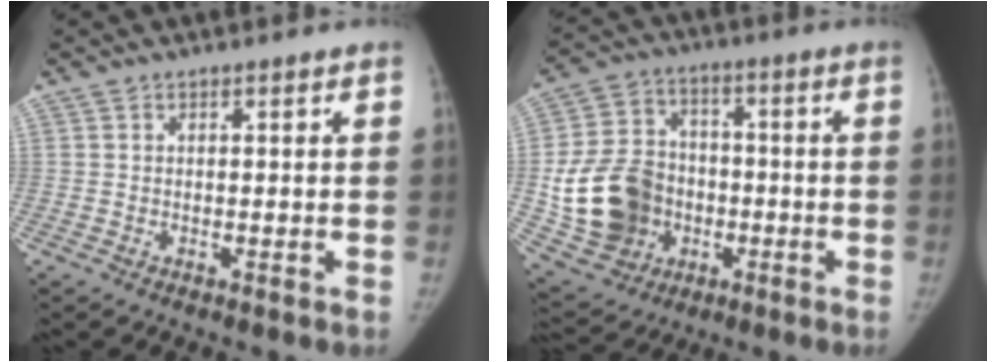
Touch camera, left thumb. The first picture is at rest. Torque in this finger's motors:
{"motor_torque": [1.48, 1.92, 0.60, -0.47, 0.12]}